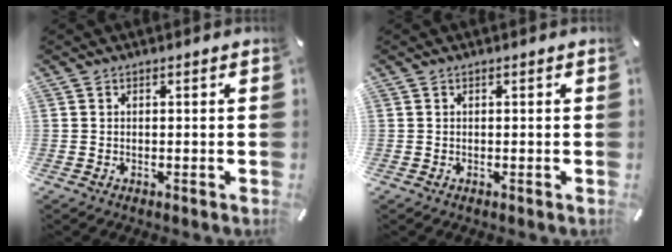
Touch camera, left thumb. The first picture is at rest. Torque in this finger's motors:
{"motor_torque": [-0.03, 0.57, -0.06, -0.02, 0.00]}